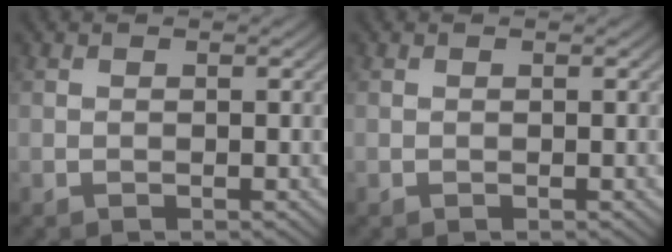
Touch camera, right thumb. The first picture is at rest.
{"total": 0.0}